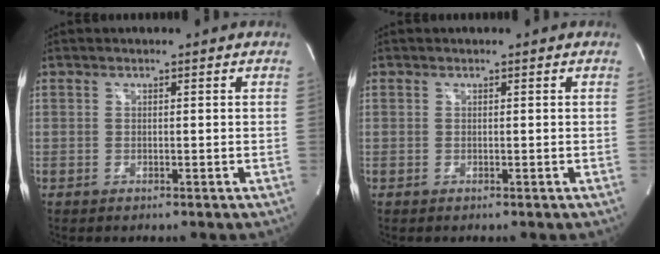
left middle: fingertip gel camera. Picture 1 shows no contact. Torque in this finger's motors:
{"motor_torque": [-0.11, 0.16, -0.03, -0.01]}